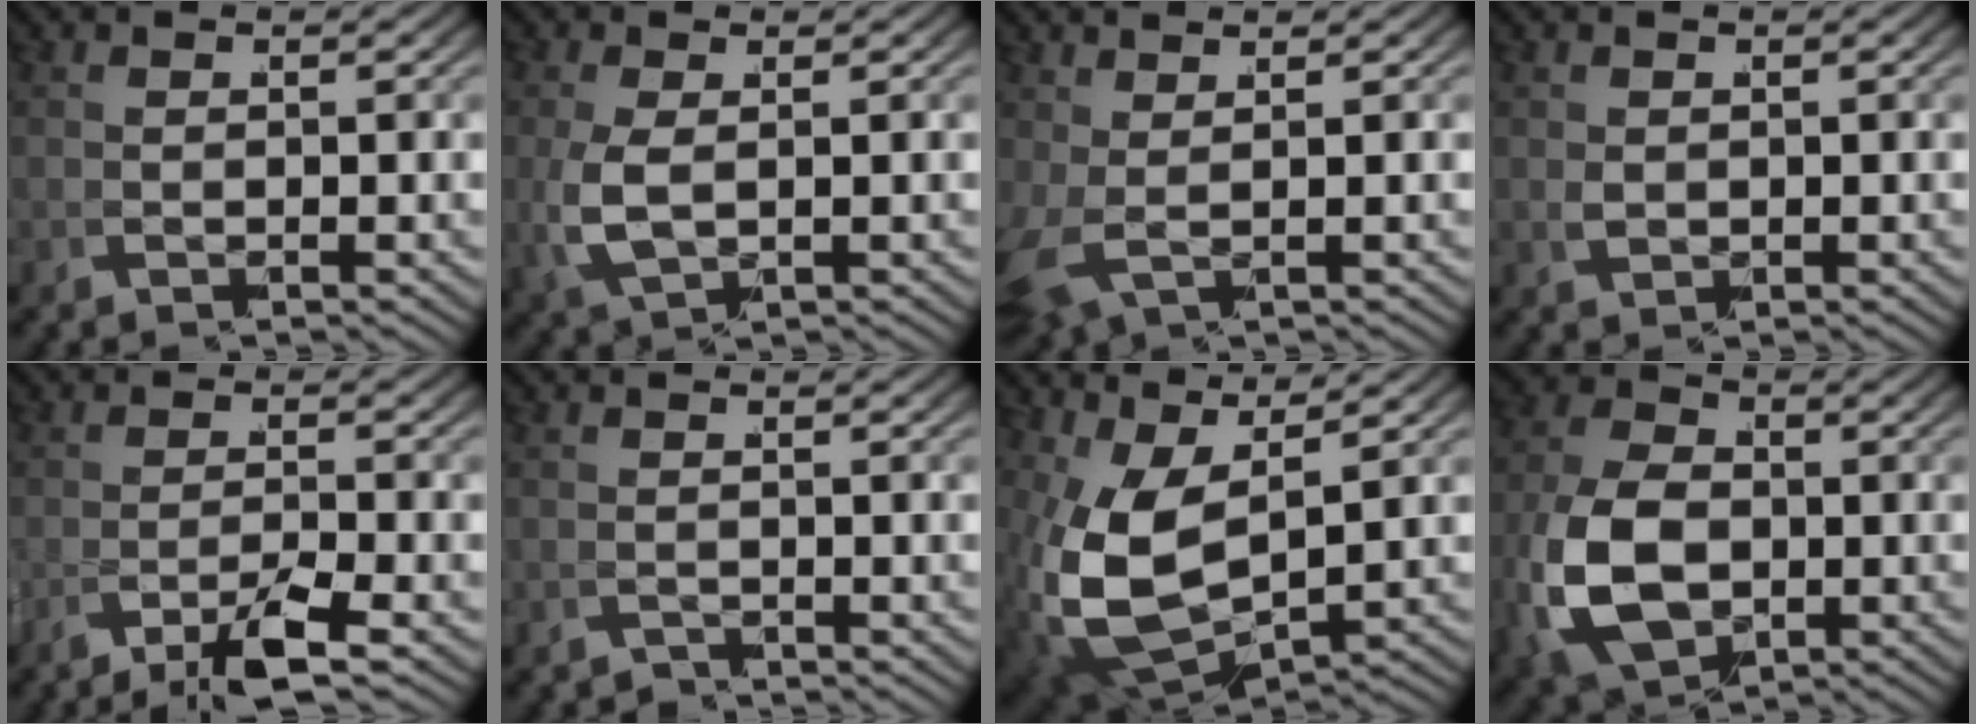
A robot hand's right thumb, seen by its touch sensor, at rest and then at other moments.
{"total": 3.6, "force": [0.3, 2.1, 3.0], "torque": [-0.093, -0.013, 0.022]}
{"total": 2.2, "force": [1.1, 0.9, 1.7], "torque": [-0.045, -0.003, 0.031]}
{"total": 1.2, "force": [0.4, 0.9, 0.8], "torque": [-0.021, -0.007, 0.018]}
{"total": 4.0, "force": [-2.2, 1.1, 3.1], "torque": [-0.060, -0.006, -0.034]}
{"total": 1.2, "force": [-1.2, 0.0, 0.0], "torque": [0.004, -0.004, -0.019]}
{"total": 10.5, "force": [0.0, 6.7, 8.1], "torque": [-0.222, -0.065, 0.040]}
{"total": 10.1, "force": [-1.2, 7.0, 7.3], "torque": [-0.175, -0.039, 0.005]}